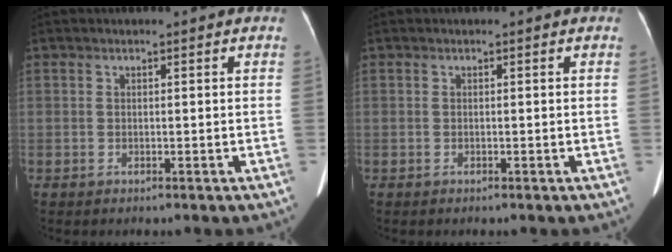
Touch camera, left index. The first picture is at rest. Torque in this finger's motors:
{"motor_torque": [0.00, 0.00, 0.00, 0.00]}